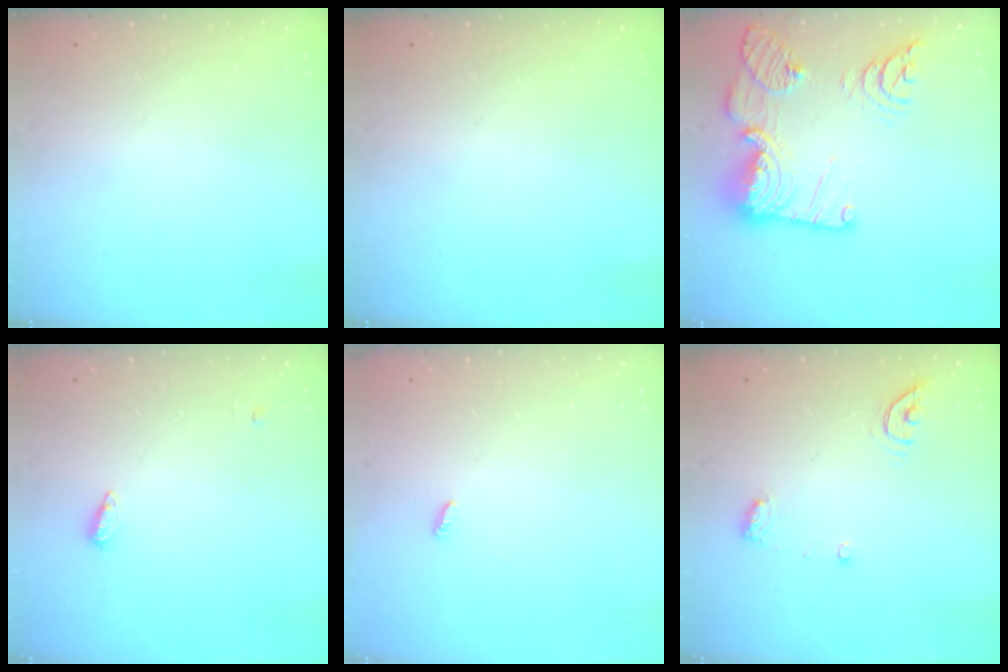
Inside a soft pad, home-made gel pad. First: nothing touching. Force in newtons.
{"total": 0.0}
{"total": 22.8, "press": 22.7, "slide": 2.3}
{"total": 4.2, "press": 4.1, "slide": 0.8}
{"total": 2.4, "press": 2.4, "slide": 0.2}
{"total": 6.4, "press": 6.4, "slide": 0.6}